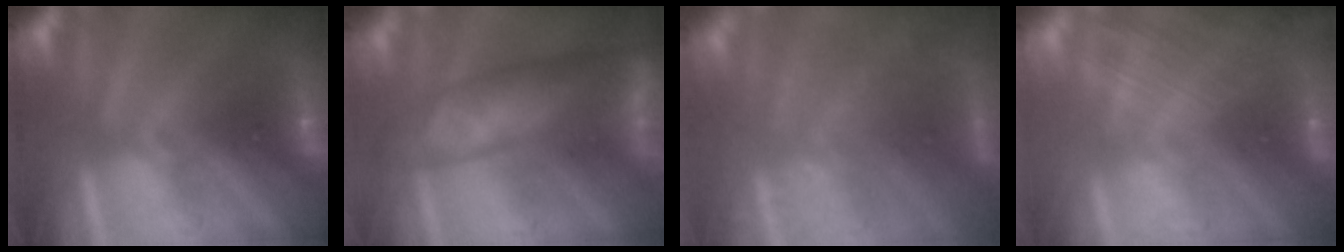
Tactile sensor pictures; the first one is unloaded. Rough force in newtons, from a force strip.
{"total": 7.9}
{"total": 10.7}
{"total": 3.0}